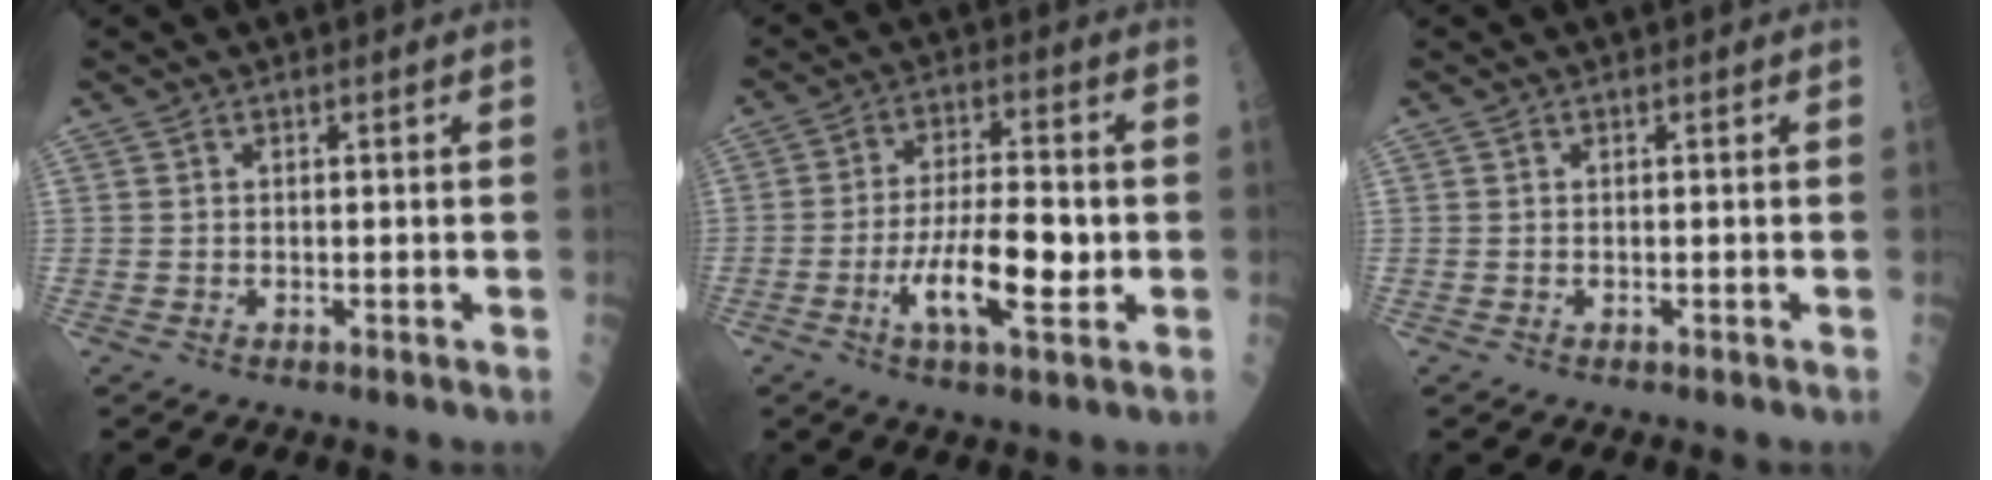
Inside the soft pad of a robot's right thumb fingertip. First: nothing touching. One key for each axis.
{"total": 12.4, "fx": -2.8, "fy": 4.0, "fz": 11.4, "tx": -0.201, "ty": 0.013, "tz": -0.047}
{"total": 0.0}